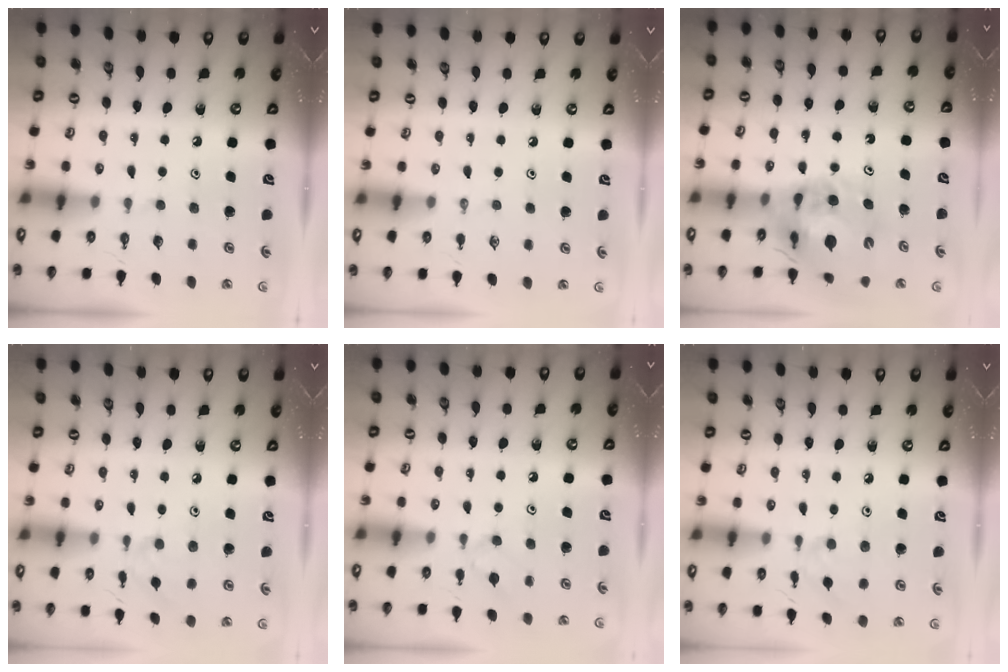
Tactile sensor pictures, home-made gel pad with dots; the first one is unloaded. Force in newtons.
{"total": 0.0}
{"total": 16.1, "press": 16.0, "slide": 1.6}
{"total": 3.4, "press": 3.3, "slide": 0.7}
{"total": 2.2, "press": 2.1, "slide": 0.6}
{"total": 3.4, "press": 3.3, "slide": 0.7}